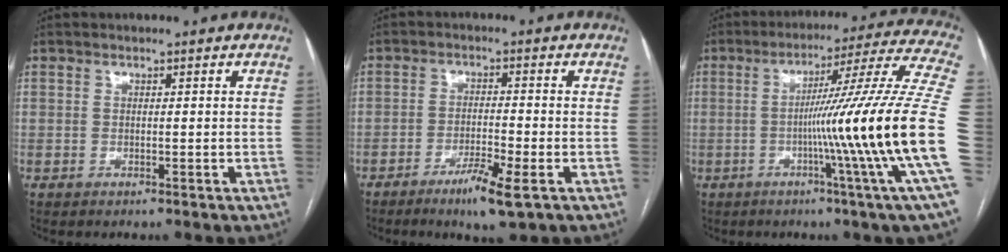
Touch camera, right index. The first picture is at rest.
{"total": 6.2, "force": [-3.5, 0.2, 5.1], "torque": [-0.092, -0.011, -0.059]}
{"total": 23.8, "force": [-4.1, -3.4, 23.2], "torque": [-0.282, -0.009, -0.090]}